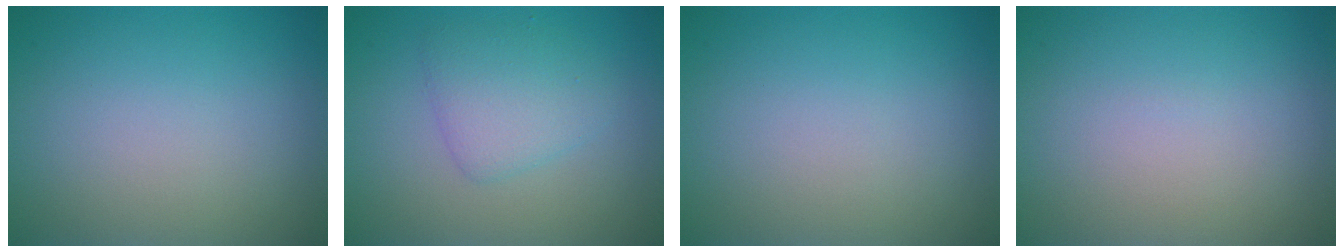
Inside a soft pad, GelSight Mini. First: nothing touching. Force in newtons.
{"total": 2.9, "press": 2.9, "slide": 0.1}
{"total": 0.0}
{"total": 0.0}